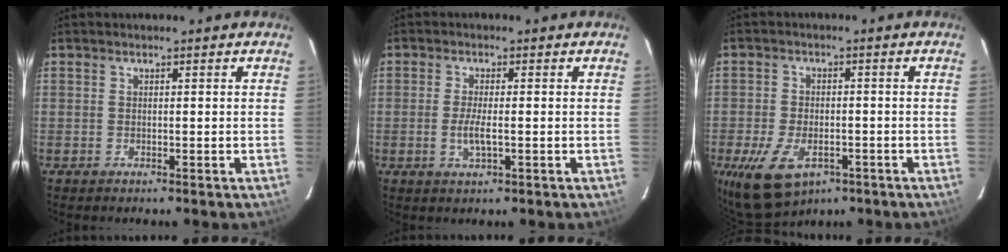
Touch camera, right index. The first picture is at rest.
{"total": 3.7, "force": [-0.8, 0.7, 3.5], "torque": [-0.070, -0.005, -0.015]}
{"total": 10.9, "force": [-5.7, 6.2, 7.0], "torque": [-0.150, -0.024, -0.091]}